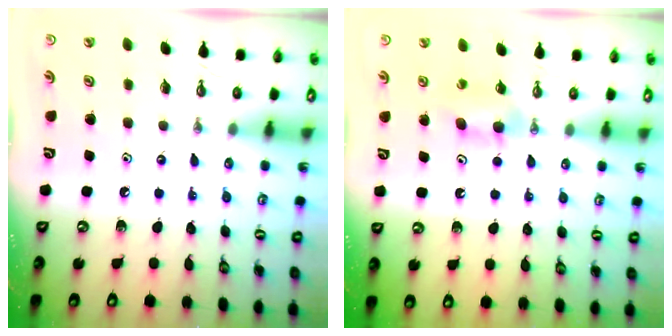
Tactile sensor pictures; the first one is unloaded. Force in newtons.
{"total": 5.9, "press": 5.8, "slide": 1.0}